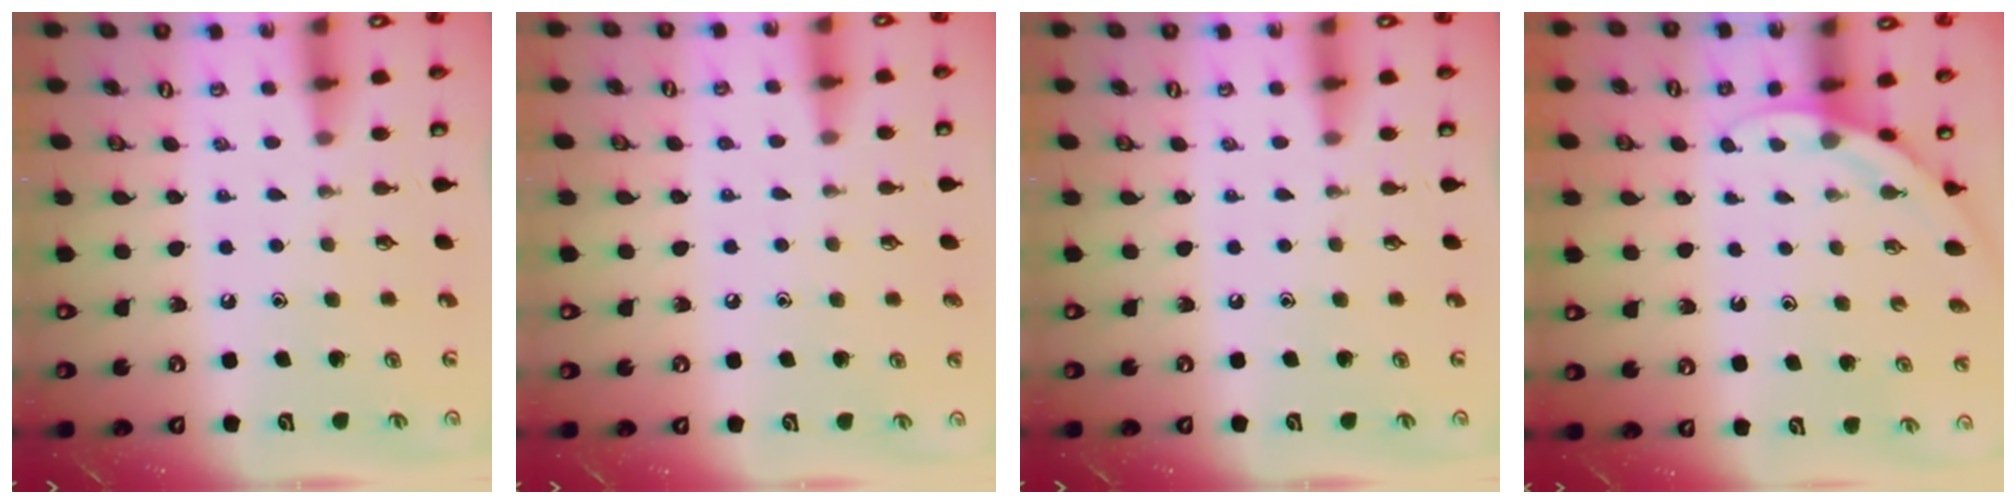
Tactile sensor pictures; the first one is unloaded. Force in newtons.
{"total": 3.5, "press": 3.5, "slide": 0.3}
{"total": 0.0}
{"total": 4.5, "press": 4.5, "slide": 0.2}